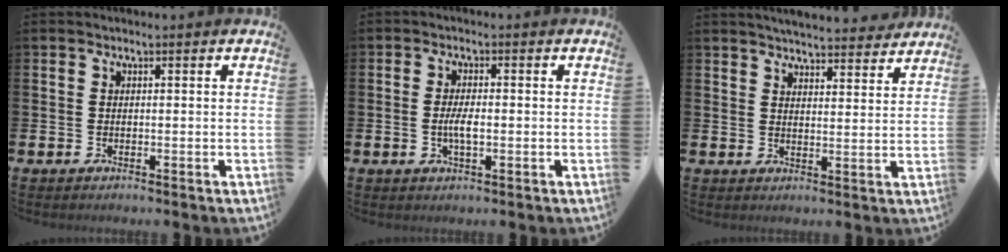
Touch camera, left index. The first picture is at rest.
{"total": 3.0, "force": [-0.3, 1.0, 2.8], "torque": [-0.041, -0.003, -0.009]}
{"total": 5.0, "force": [4.9, 0.4, 0.5], "torque": [-0.016, -0.033, 0.087]}